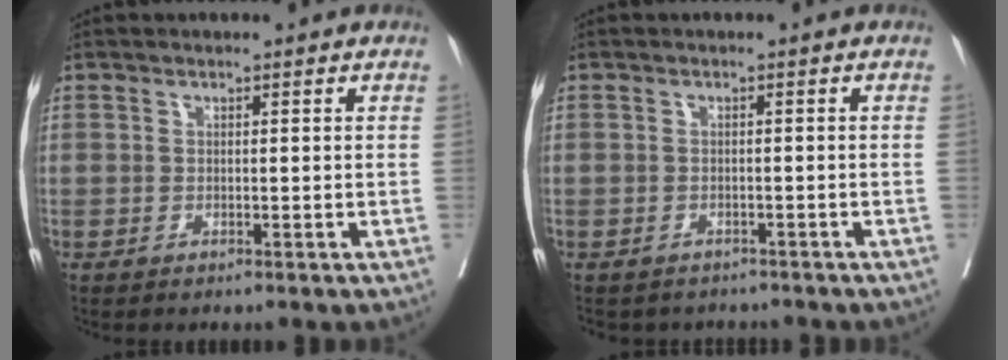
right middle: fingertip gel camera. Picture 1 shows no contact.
{"total": 4.7, "force": [-4.3, 2.0, 0.4], "torque": [-0.005, 0.000, -0.051]}